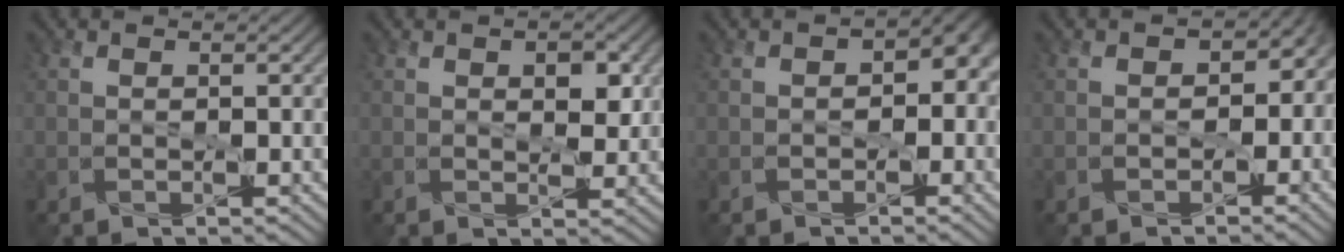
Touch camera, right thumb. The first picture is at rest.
{"total": 3.3, "force": [1.1, 1.8, 2.5], "torque": [-0.039, -0.006, 0.020]}
{"total": 3.8, "force": [-0.4, 2.9, 2.5], "torque": [-0.023, -0.014, -0.008]}
{"total": 3.2, "force": [-0.9, 2.7, 1.4], "torque": [-0.002, -0.008, -0.014]}